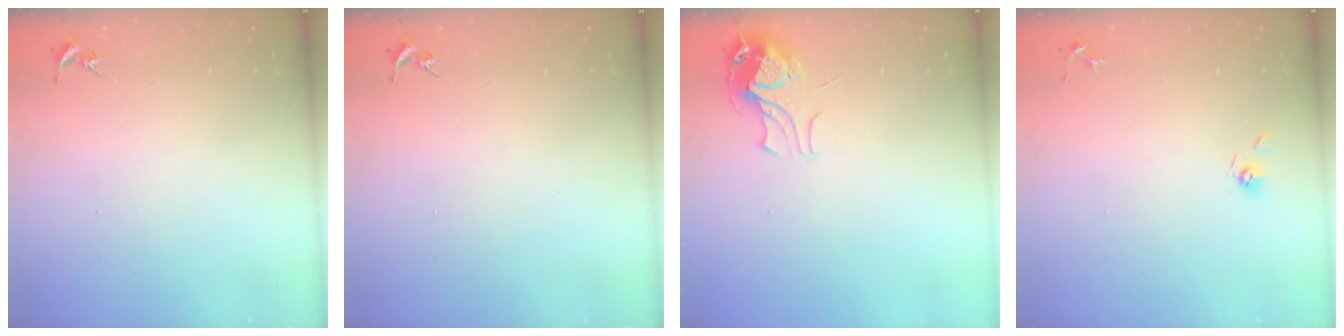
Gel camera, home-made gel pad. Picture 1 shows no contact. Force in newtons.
{"total": 0.0}
{"total": 9.5, "press": 9.5, "slide": 1.1}
{"total": 5.4, "press": 5.2, "slide": 1.4}